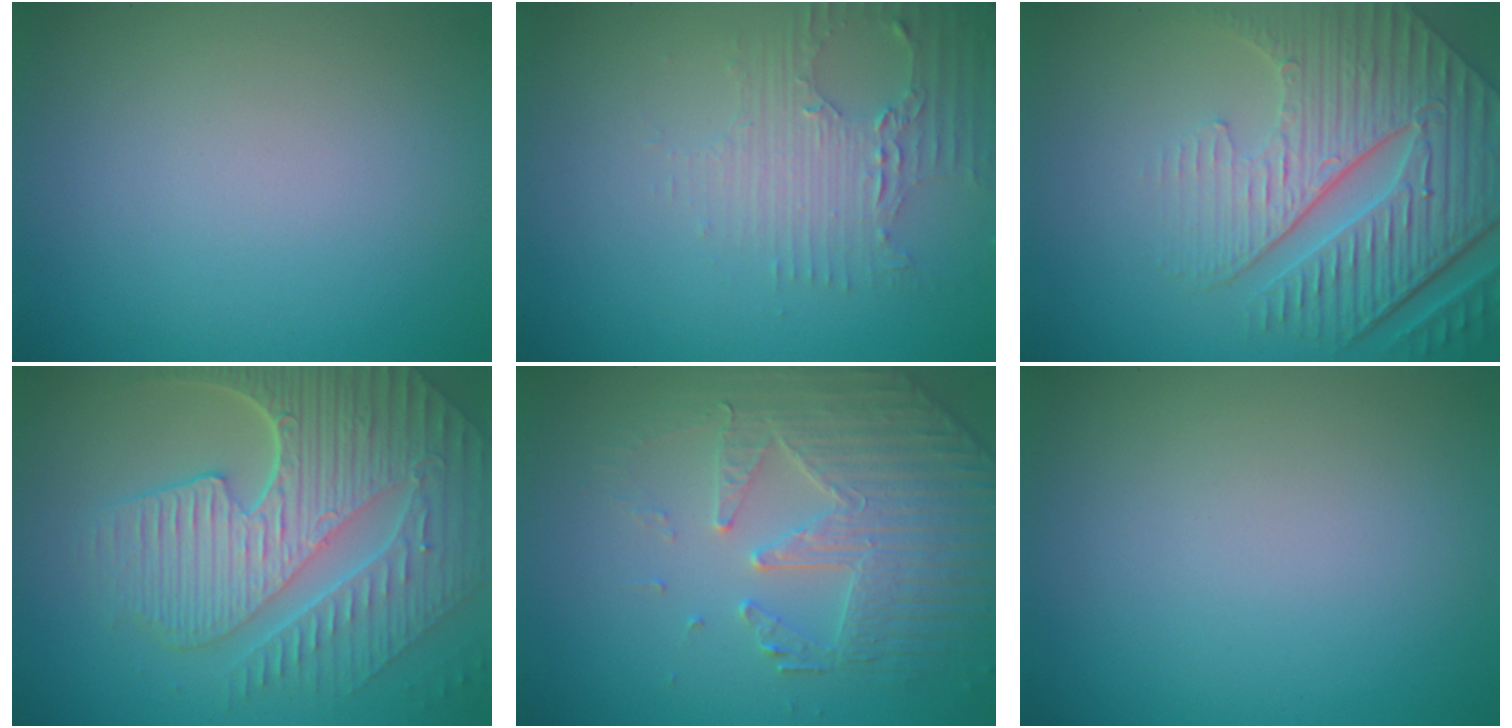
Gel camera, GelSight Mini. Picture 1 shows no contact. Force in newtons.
{"total": 3.0, "press": 2.5, "slide": 1.7}
{"total": 8.8, "press": 6.2, "slide": 6.3}
{"total": 9.7, "press": 6.6, "slide": 7.0}
{"total": 4.4, "press": 4.2, "slide": 1.3}
{"total": 0.0}